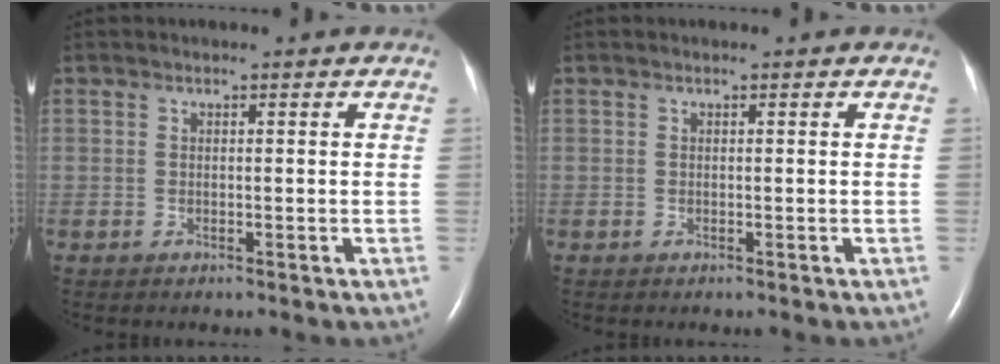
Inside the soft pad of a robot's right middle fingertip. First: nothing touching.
{"total": 0.0}